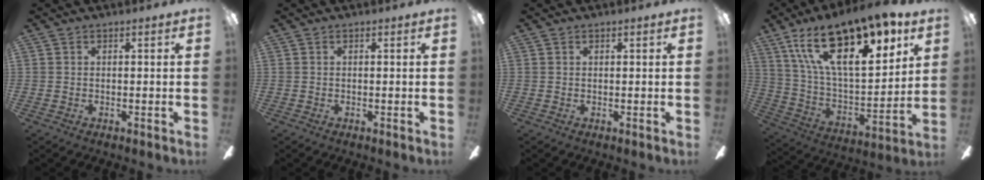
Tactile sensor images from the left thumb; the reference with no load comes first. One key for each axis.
{"total": 0.0}
{"total": 0.0}
{"total": 25.2, "fx": 16.2, "fy": 9.9, "fz": 16.5, "tx": -0.292, "ty": -0.088, "tz": 0.281}